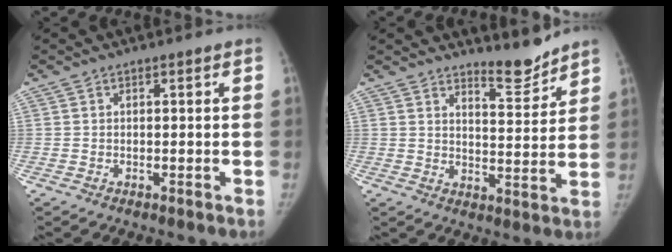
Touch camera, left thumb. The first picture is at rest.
{"total": 6.3, "force": [5.9, 1.1, 1.9], "torque": [-0.005, -0.056, 0.096]}